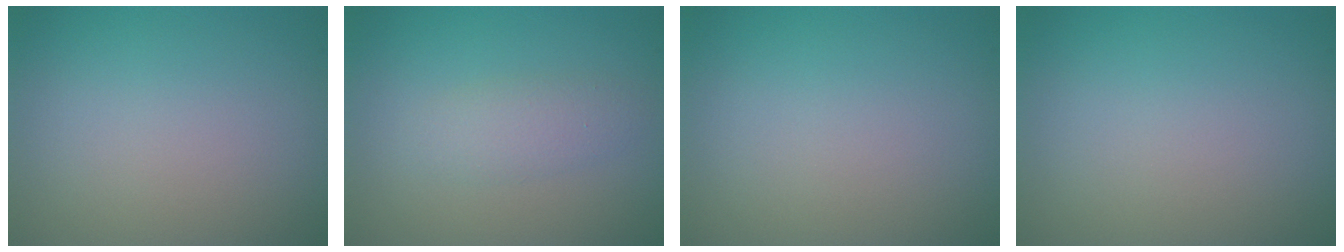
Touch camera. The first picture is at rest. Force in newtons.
{"total": 2.1, "press": 2.1, "slide": 0.1}
{"total": 0.0}
{"total": 0.0}